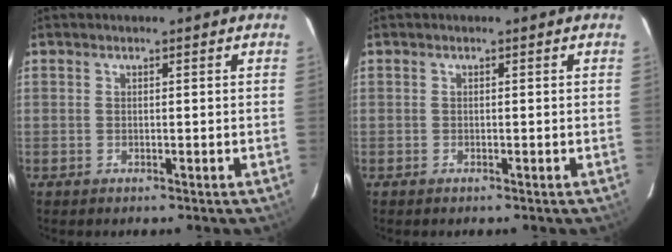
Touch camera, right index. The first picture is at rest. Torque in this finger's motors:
{"motor_torque": [0.06, -0.09, 0.04, 0.00]}